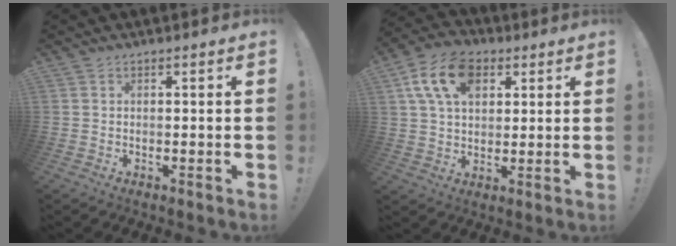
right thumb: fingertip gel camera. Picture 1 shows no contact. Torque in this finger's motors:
{"motor_torque": [0.25, 0.40, 0.12, 0.07, 0.09]}